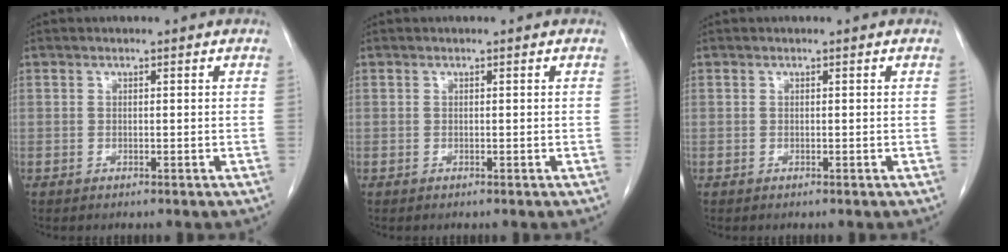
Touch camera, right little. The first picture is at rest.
{"total": 0.0}
{"total": 0.0}